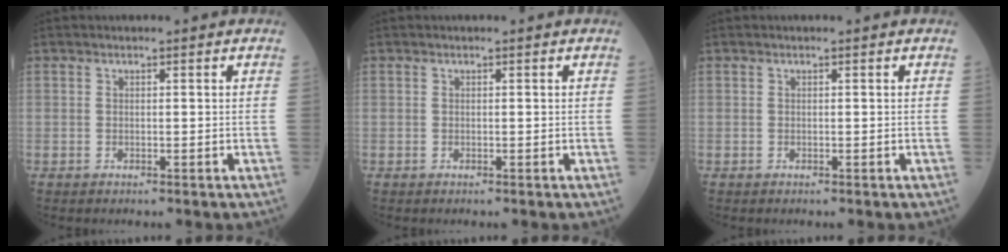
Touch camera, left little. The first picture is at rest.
{"total": 0.0}
{"total": 0.0}